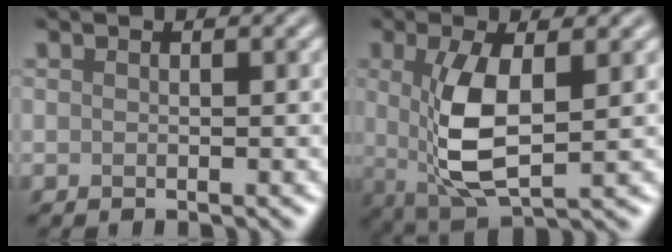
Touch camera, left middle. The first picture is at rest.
{"total": 6.1, "force": [0.3, 2.2, 5.7], "torque": [-0.127, -0.013, 0.013]}